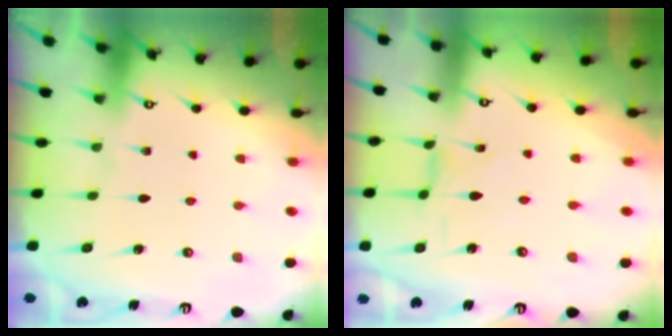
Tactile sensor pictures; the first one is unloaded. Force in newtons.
{"total": 0.6, "press": 0.6, "slide": 0.2}